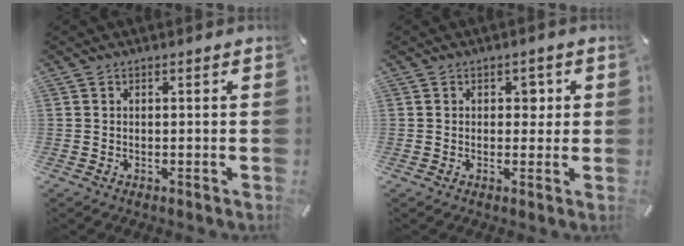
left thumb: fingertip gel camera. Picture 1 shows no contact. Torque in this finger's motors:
{"motor_torque": [0.17, 0.44, 0.11, -0.23, 0.00]}